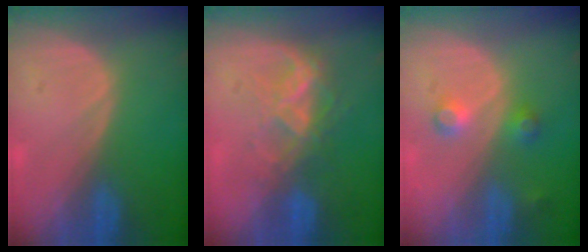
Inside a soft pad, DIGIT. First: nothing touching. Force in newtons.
{"total": 6.9, "press": 6.0, "slide": 3.5}
{"total": 3.6, "press": 3.4, "slide": 1.1}